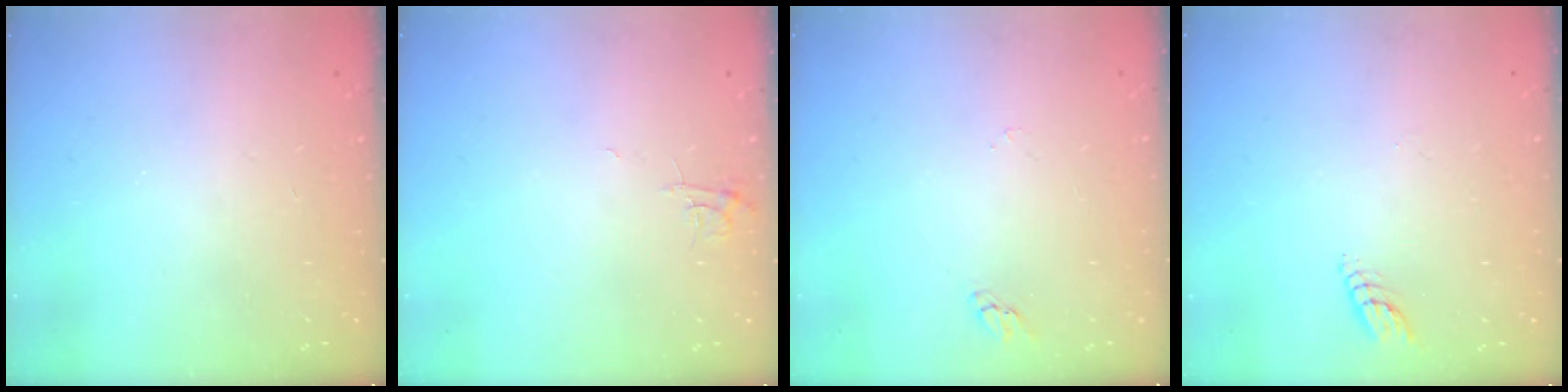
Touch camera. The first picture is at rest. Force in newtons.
{"total": 3.8, "press": 3.7, "slide": 0.7}
{"total": 2.2, "press": 2.2, "slide": 0.2}
{"total": 3.8, "press": 3.8, "slide": 0.3}